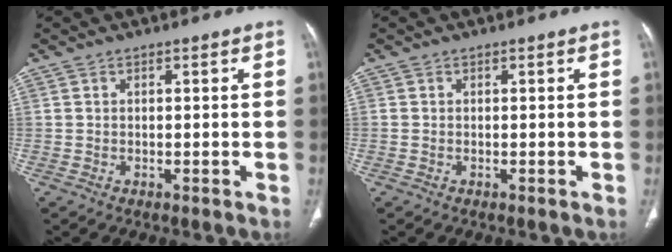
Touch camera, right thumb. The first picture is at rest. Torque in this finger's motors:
{"motor_torque": [-0.27, 0.05, -0.01, 0.27, 0.03]}